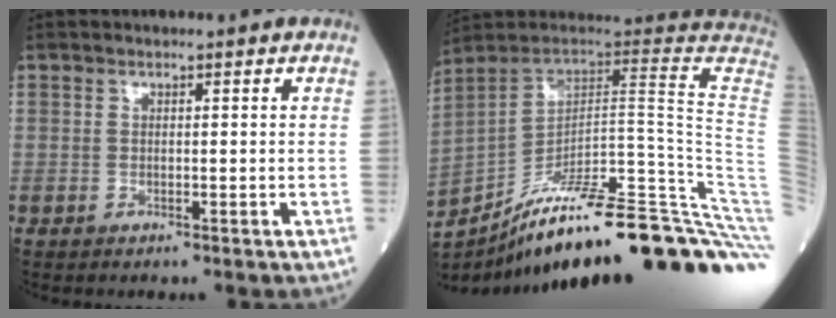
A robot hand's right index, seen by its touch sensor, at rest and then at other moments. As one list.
[{"total": 36.8, "force": [-25.0, 2.1, 26.9], "torque": [-0.262, -0.027, -0.348]}]